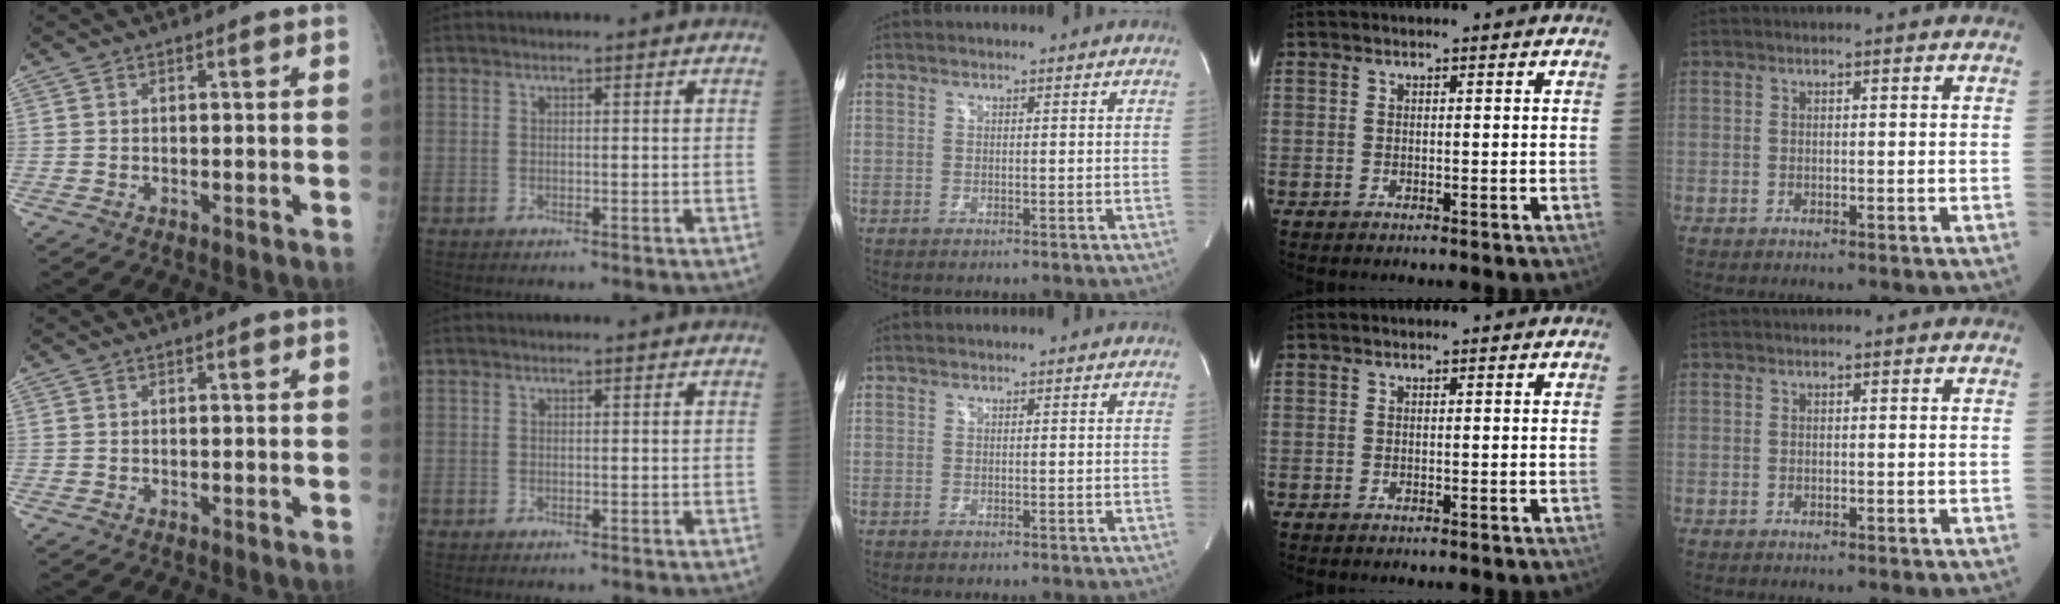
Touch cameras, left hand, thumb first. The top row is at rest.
{}